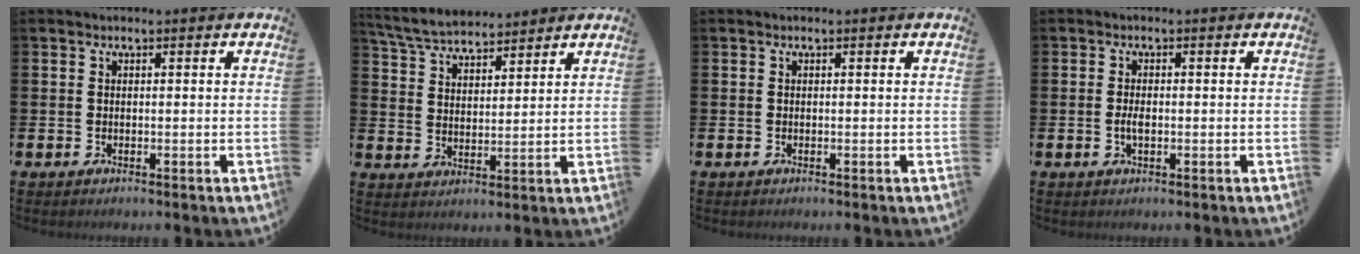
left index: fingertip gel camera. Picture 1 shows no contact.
{"total": 5.9, "force": [5.7, 1.2, 1.1], "torque": [-0.047, -0.022, 0.105]}
{"total": 0.0}
{"total": 1.7, "force": [-0.2, 0.7, 1.5], "torque": [-0.029, 0.002, -0.006]}